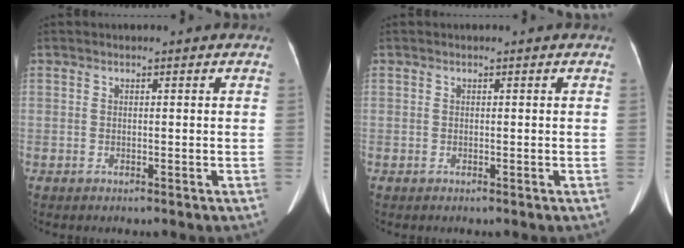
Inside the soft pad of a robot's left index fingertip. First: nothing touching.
{"total": 0.0}